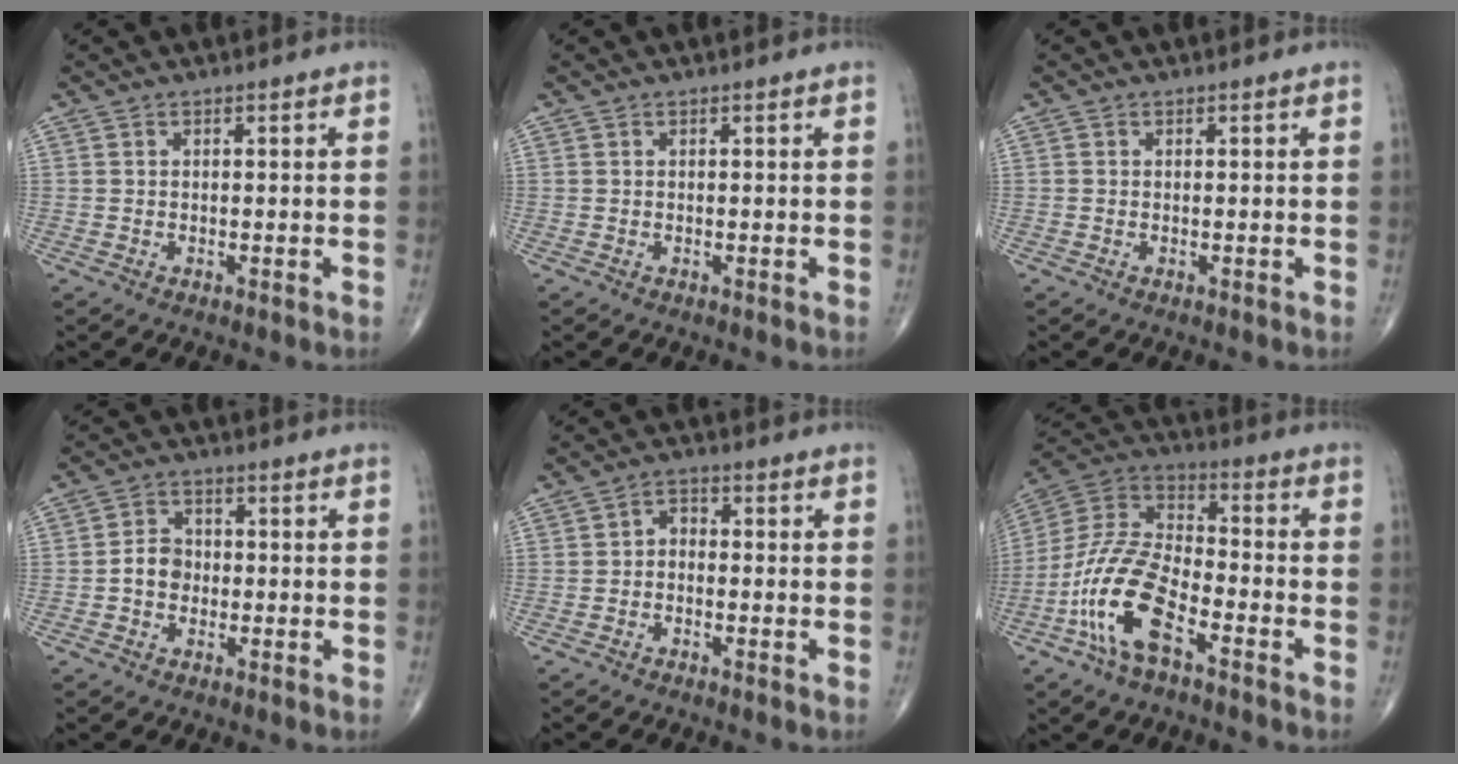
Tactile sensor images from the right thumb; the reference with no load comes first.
{"total": 0.0}
{"total": 0.0}
{"total": 4.6, "force": [-0.9, 3.8, 2.4], "torque": [-0.028, 0.017, -0.023]}
{"total": 2.7, "force": [-0.7, 2.0, 1.7], "torque": [-0.014, 0.019, -0.026]}
{"total": 16.1, "force": [-7.3, 7.1, 12.4], "torque": [-0.255, 0.044, -0.147]}